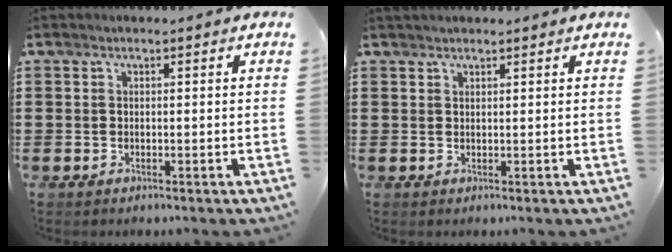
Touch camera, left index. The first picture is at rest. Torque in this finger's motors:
{"motor_torque": [0.37, 0.32, 0.28, 0.03]}